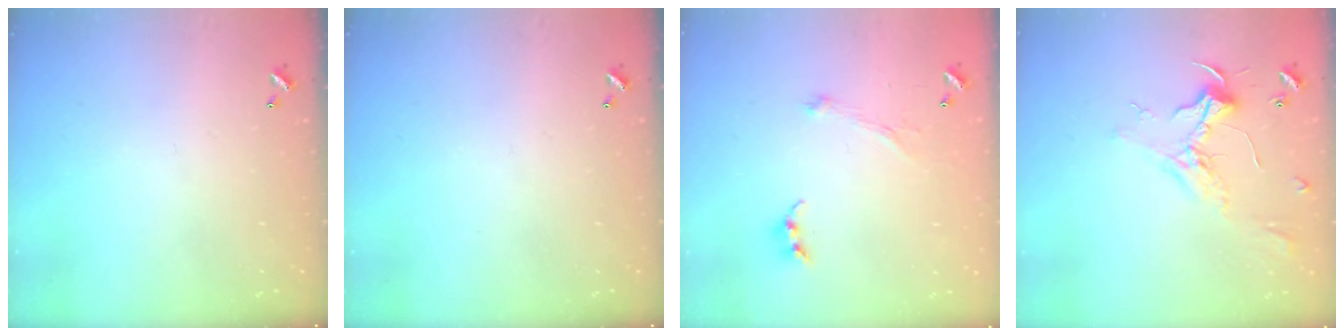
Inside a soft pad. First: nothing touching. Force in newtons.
{"total": 0.0}
{"total": 2.3, "press": 2.2, "slide": 0.5}
{"total": 2.4, "press": 2.3, "slide": 0.8}